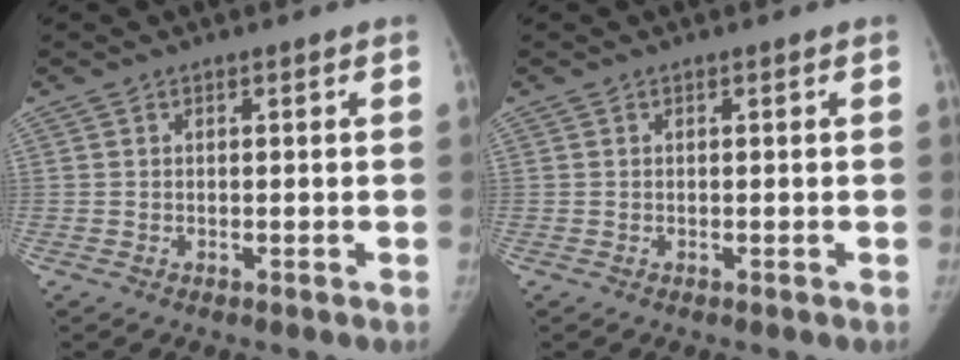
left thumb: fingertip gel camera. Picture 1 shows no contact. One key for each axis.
{"total": 0.0}